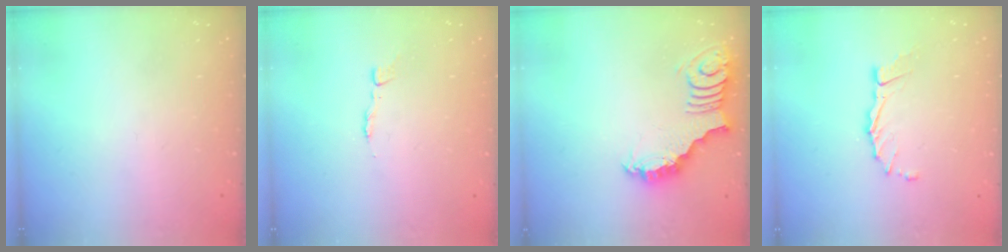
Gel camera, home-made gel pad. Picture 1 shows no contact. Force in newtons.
{"total": 2.5, "press": 2.5, "slide": 0.3}
{"total": 3.0, "press": 2.9, "slide": 0.5}
{"total": 7.0, "press": 7.0, "slide": 0.5}